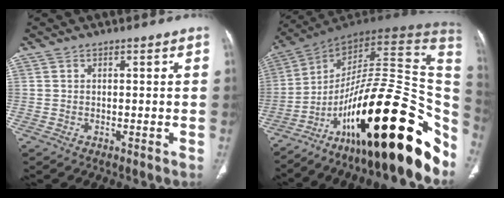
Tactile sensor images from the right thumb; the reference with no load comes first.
{"total": 35.3, "force": [-14.1, 11.8, 30.1], "torque": [-0.331, 0.082, -0.217]}